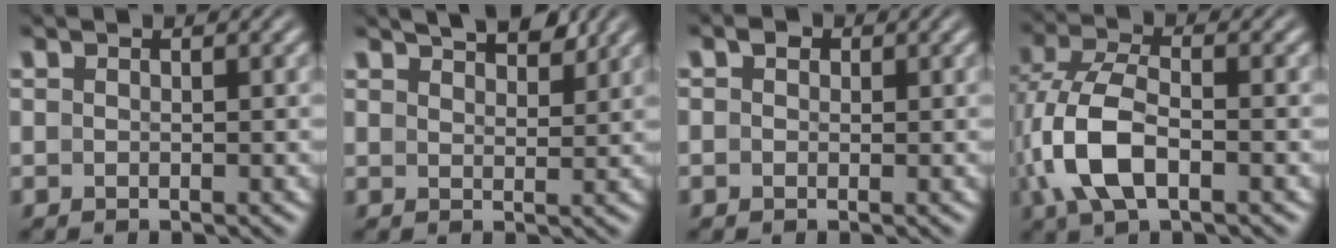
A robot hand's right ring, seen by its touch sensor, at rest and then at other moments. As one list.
[{"total": 4.0, "force": [3.4, 0.9, 1.9], "torque": [-0.014, -0.001, 0.059]}, {"total": 0.9, "force": [0.2, 0.8, 0.4], "torque": [-0.007, -0.003, 0.002]}, {"total": 6.1, "force": [-0.9, 3.4, 5.0], "torque": [-0.133, -0.022, -0.001]}]